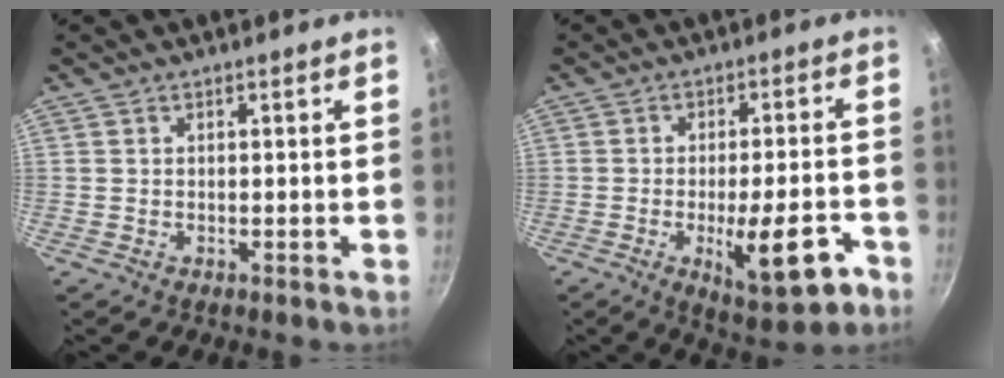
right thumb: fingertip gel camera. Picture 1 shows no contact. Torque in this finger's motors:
{"motor_torque": [1.37, 1.36, 0.53, -0.59, 0.30]}